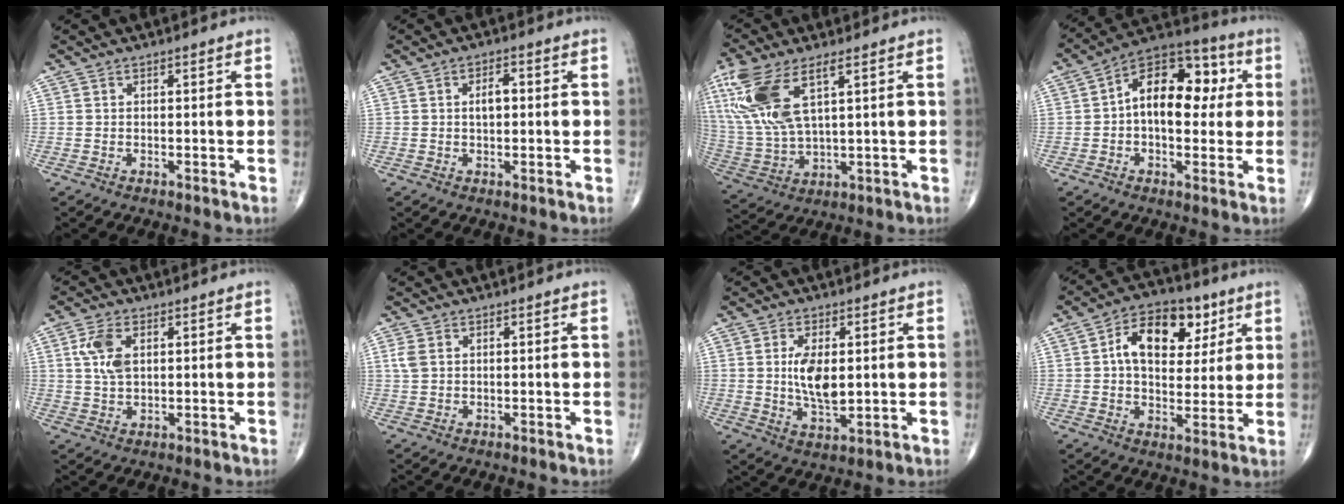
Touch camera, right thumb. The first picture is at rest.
{"total": 3.1, "force": [0.3, 1.6, 2.6], "torque": [-0.043, 0.007, 0.002]}
{"total": 15.9, "force": [6.2, 6.1, 13.3], "torque": [-0.311, -0.014, 0.130]}
{"total": 16.4, "force": [2.0, 9.8, 12.9], "torque": [-0.163, 0.034, 0.021]}
{"total": 6.1, "force": [1.7, 3.4, 4.8], "torque": [-0.103, -0.002, 0.034]}
{"total": 2.2, "force": [0.7, 1.5, 1.5], "torque": [-0.043, 0.006, 0.017]}
{"total": 8.3, "force": [1.0, 4.0, 7.2], "torque": [-0.126, -0.017, 0.022]}
{"total": 14.7, "force": [4.8, 9.4, 10.2], "torque": [-0.127, 0.001, 0.072]}